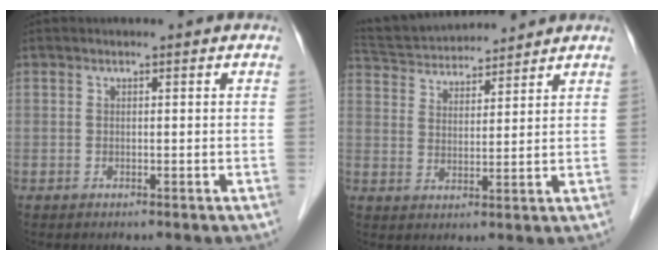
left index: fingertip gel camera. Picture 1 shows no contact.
{"total": 12.5, "force": [11.8, 2.2, 3.6], "torque": [-0.072, 0.036, 0.203]}